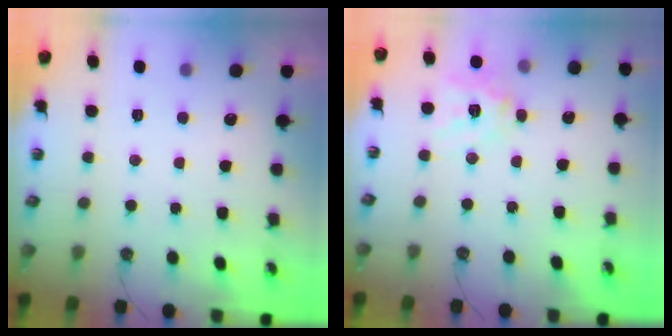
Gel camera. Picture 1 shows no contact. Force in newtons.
{"total": 11.4, "press": 11.3, "slide": 1.5}